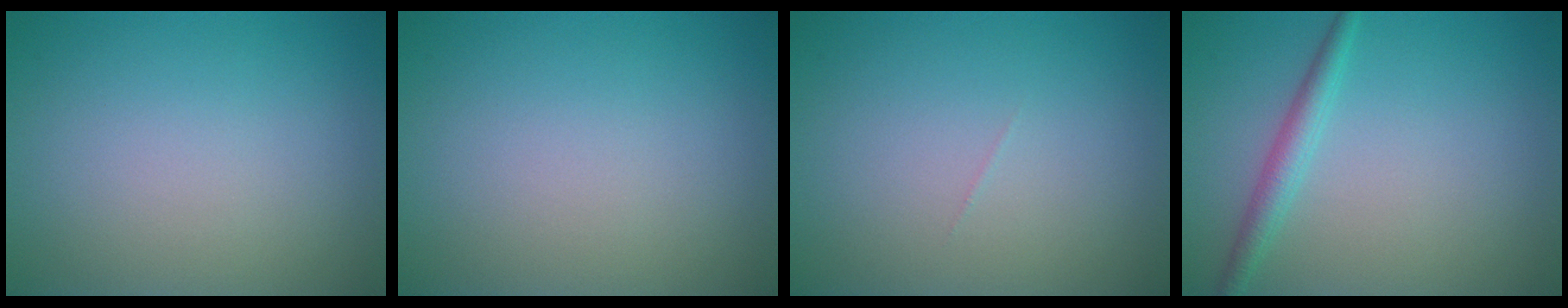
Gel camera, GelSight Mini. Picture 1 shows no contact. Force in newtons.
{"total": 0.0}
{"total": 0.0}
{"total": 2.1, "press": 2.1, "slide": 0.1}